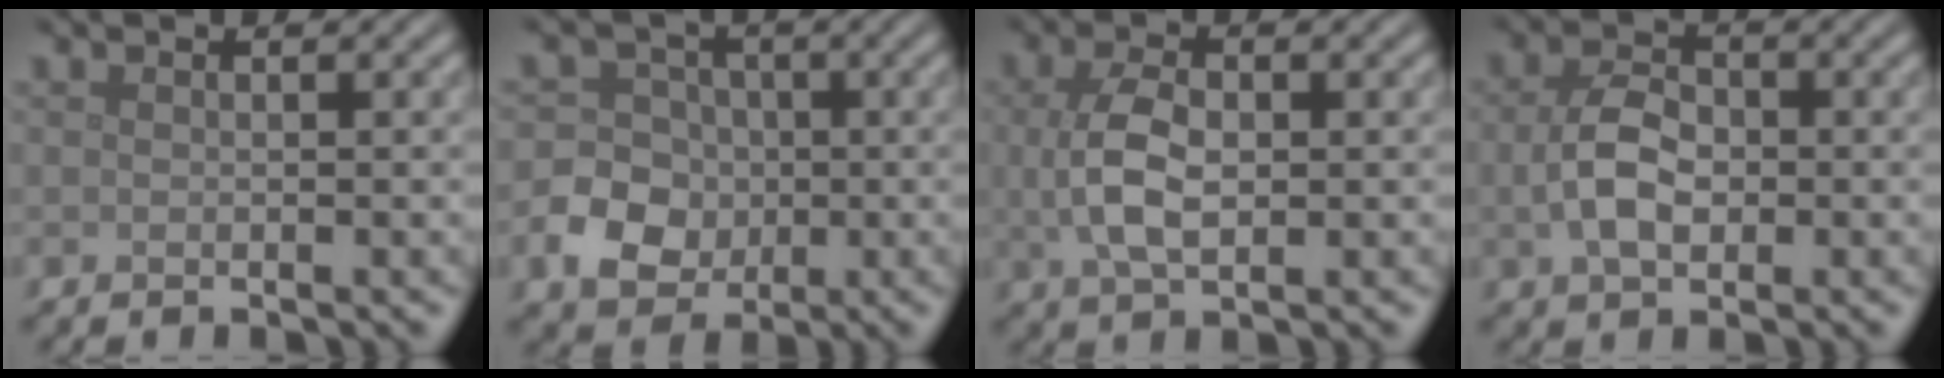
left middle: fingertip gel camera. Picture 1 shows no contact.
{"total": 5.8, "force": [-1.4, 5.1, 2.2], "torque": [-0.023, 0.006, -0.050]}
{"total": 4.4, "force": [0.1, 2.5, 3.7], "torque": [-0.084, 0.001, 0.005]}
{"total": 4.1, "force": [-0.2, 2.7, 3.1], "torque": [-0.066, 0.000, -0.007]}